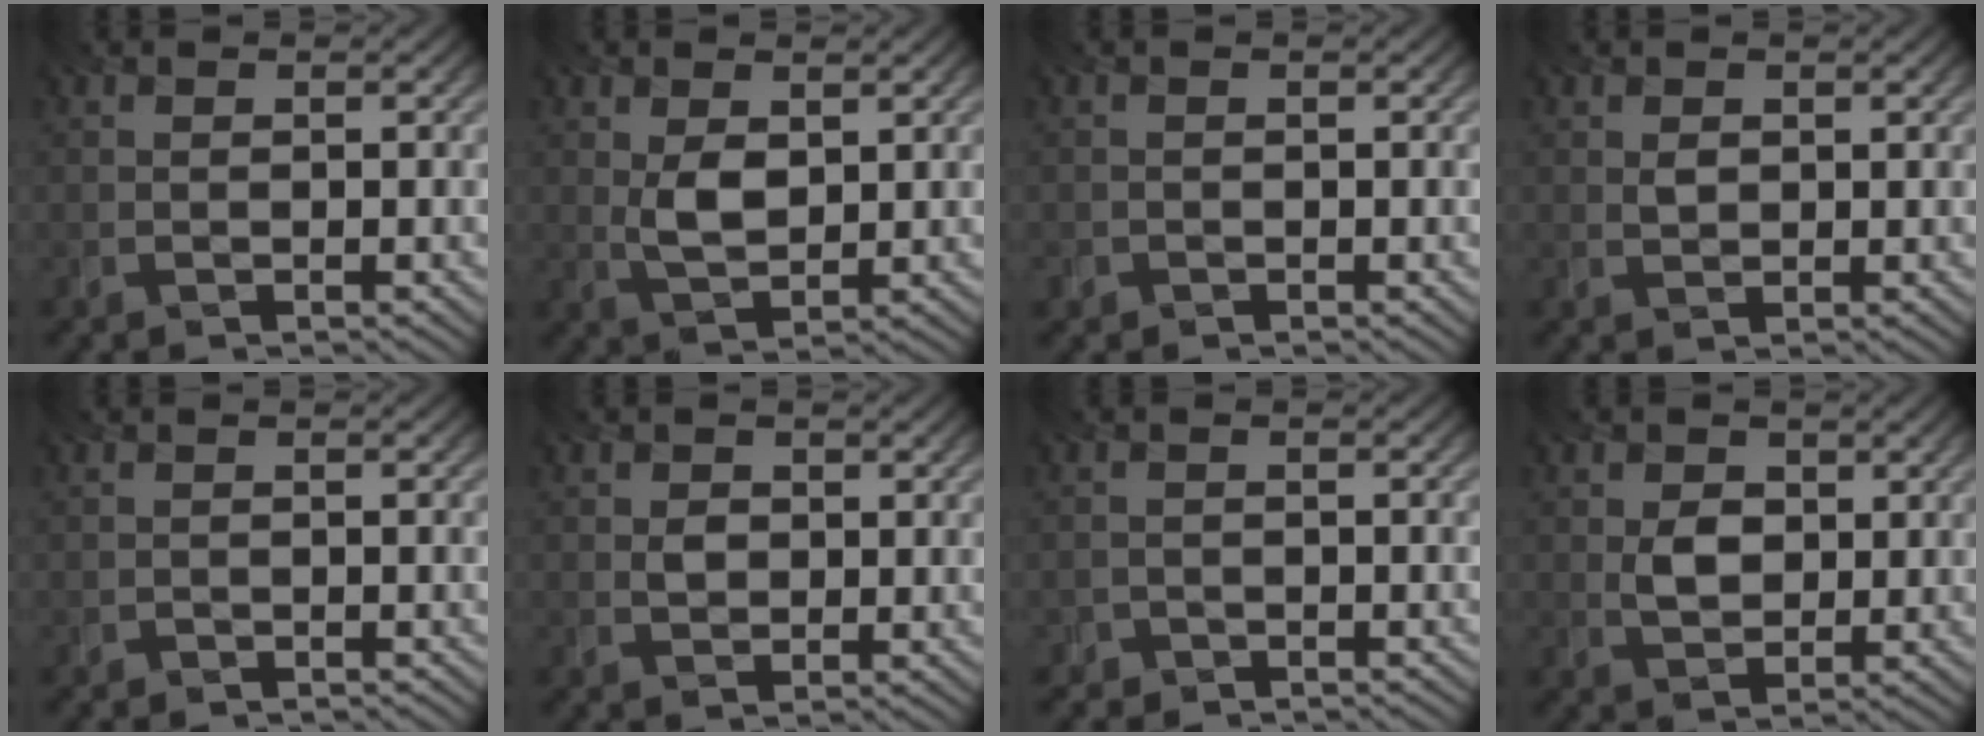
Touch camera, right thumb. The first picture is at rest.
{"total": 3.8, "force": [1.1, 2.1, 3.0], "torque": [-0.067, -0.005, 0.026]}
{"total": 0.7, "force": [-0.3, 0.6, -0.2], "torque": [0.005, -0.005, -0.009]}
{"total": 1.2, "force": [0.7, 0.8, 0.5], "torque": [-0.014, -0.002, 0.017]}
{"total": 0.6, "force": [-0.6, 0.1, -0.1], "torque": [0.005, -0.001, -0.010]}
{"total": 1.5, "force": [0.4, 1.3, 0.7], "torque": [-0.016, -0.003, 0.007]}
{"total": 1.5, "force": [-1.3, 0.6, -0.3], "torque": [0.009, 0.002, -0.027]}
{"total": 3.4, "force": [0.9, 2.6, 2.0], "torque": [-0.044, -0.004, 0.015]}